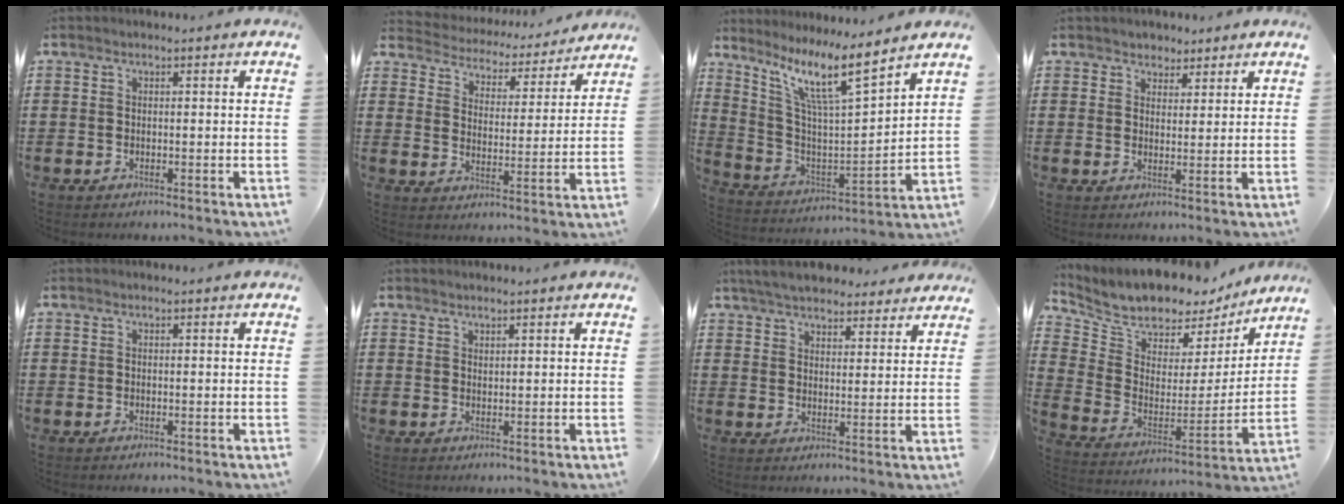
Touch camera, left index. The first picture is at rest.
{"total": 3.6, "force": [3.5, 0.6, -0.2], "torque": [-0.023, -0.032, 0.053]}
{"total": 10.6, "force": [7.6, 0.8, 7.4], "torque": [-0.170, -0.041, 0.124]}
{"total": 2.7, "force": [2.1, 1.6, -0.2], "torque": [-0.009, 0.008, 0.040]}
{"total": 0.0}
{"total": 0.9, "force": [0.9, 0.0, 0.1], "torque": [-0.004, -0.002, 0.017]}
{"total": 5.4, "force": [5.2, 1.1, 1.2], "torque": [-0.042, -0.015, 0.095]}
{"total": 7.6, "force": [7.3, 2.1, 0.6], "torque": [-0.052, -0.064, 0.126]}